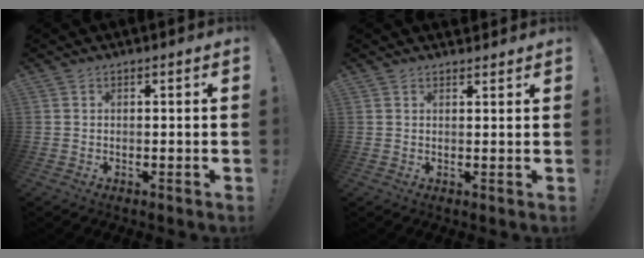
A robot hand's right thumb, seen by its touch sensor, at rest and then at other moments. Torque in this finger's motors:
{"motor_torque": [-0.08, -0.36, 0.06, 0.22, 0.02]}